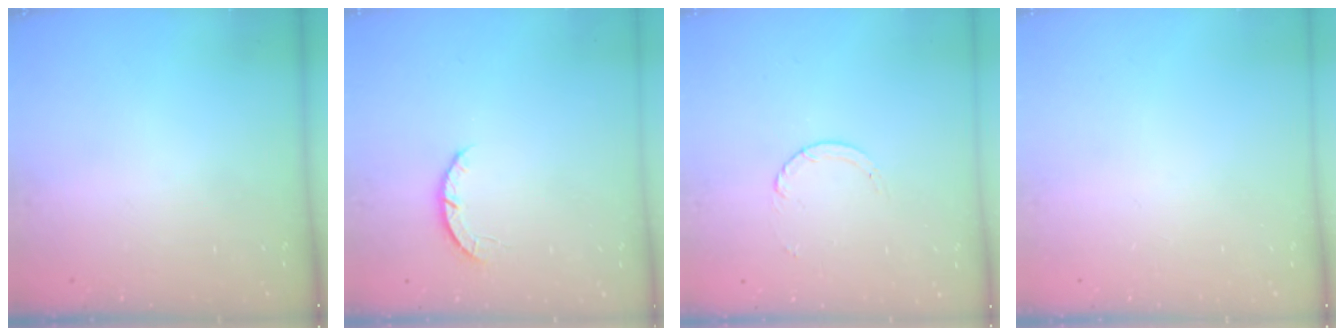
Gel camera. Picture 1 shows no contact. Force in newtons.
{"total": 2.7, "press": 2.6, "slide": 0.4}
{"total": 2.5, "press": 2.4, "slide": 0.2}
{"total": 0.0}